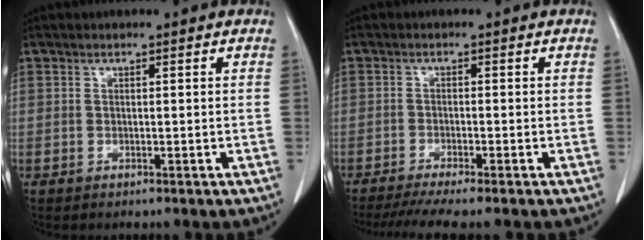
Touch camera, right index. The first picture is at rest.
{"total": 6.7, "force": [-5.6, -0.4, 3.7], "torque": [-0.050, -0.015, -0.090]}